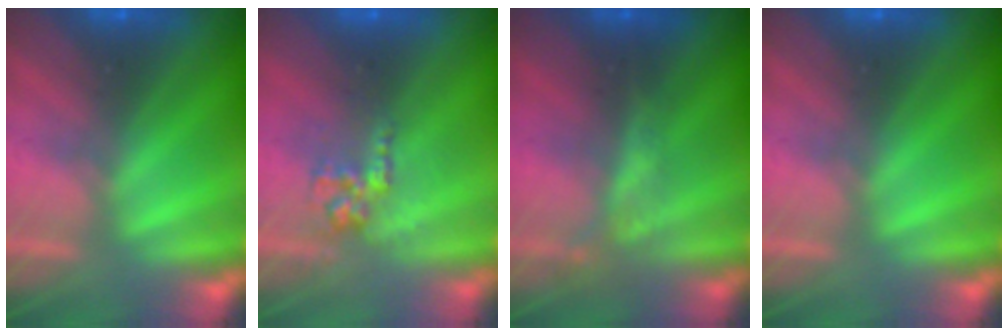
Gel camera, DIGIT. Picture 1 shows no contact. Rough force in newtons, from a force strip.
{"total": 2.9}
{"total": 2.1}
{"total": 0.0}